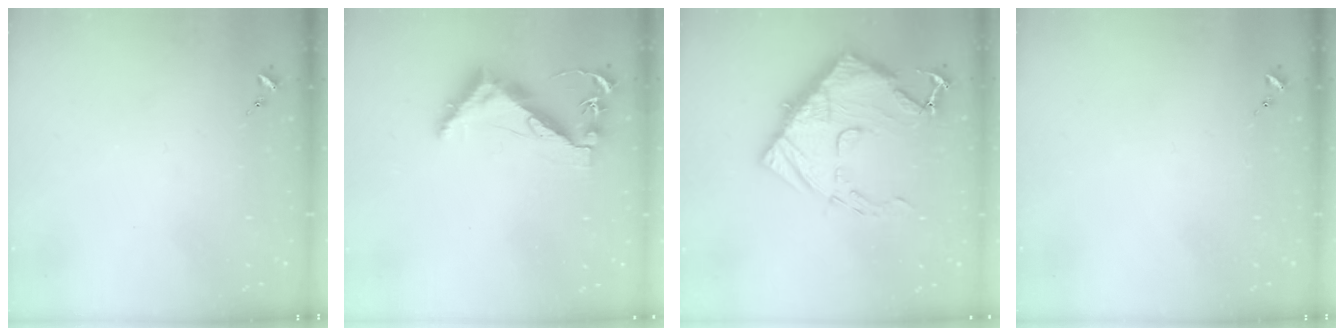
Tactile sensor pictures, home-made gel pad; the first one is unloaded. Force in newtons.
{"total": 9.7, "press": 9.6, "slide": 1.0}
{"total": 22.1, "press": 22.0, "slide": 2.0}
{"total": 0.0}